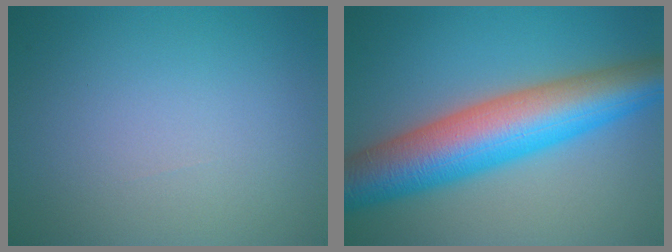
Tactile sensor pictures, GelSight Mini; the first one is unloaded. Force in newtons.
{"total": 11.0, "press": 11.0, "slide": 0.2}